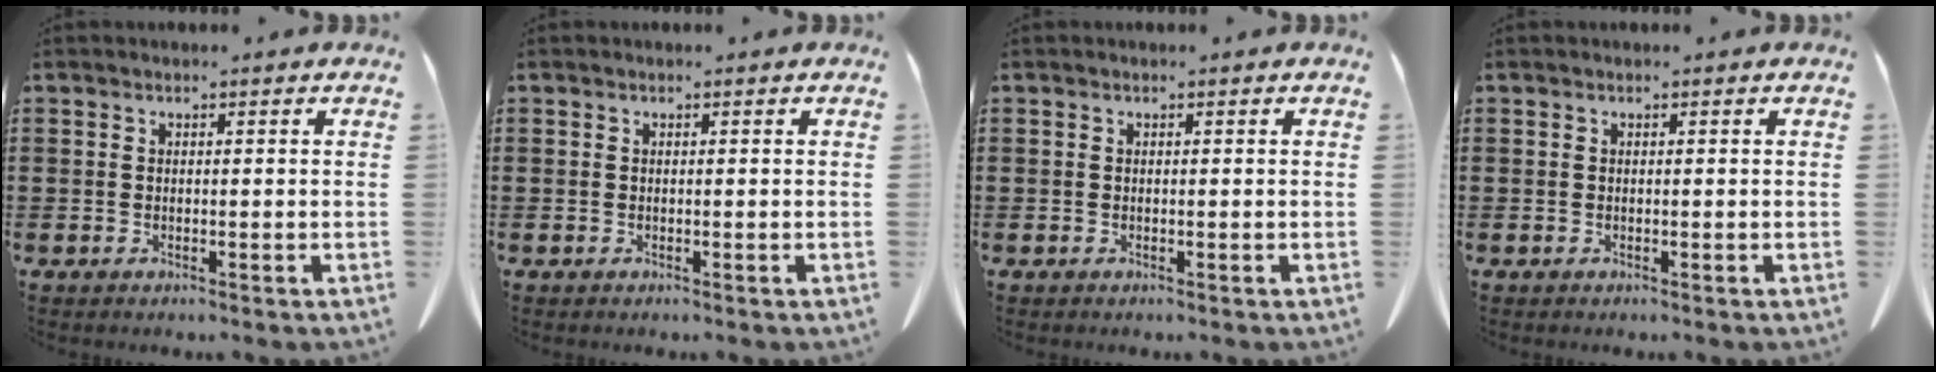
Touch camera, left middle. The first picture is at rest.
{"total": 0.0}
{"total": 0.0}
{"total": 0.0}